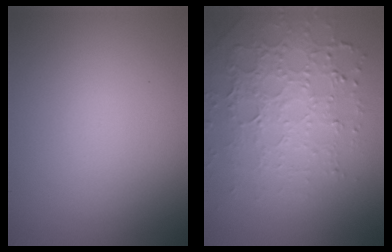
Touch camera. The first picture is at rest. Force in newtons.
{"total": 4.9, "press": 4.3, "slide": 2.4}